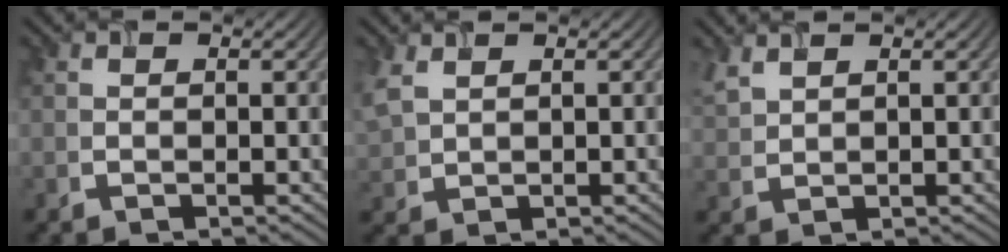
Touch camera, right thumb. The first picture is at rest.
{"total": 4.0, "force": [2.1, 2.3, 2.5], "torque": [-0.082, 0.007, 0.048]}
{"total": 2.8, "force": [2.3, 0.9, 1.5], "torque": [-0.048, 0.007, 0.055]}